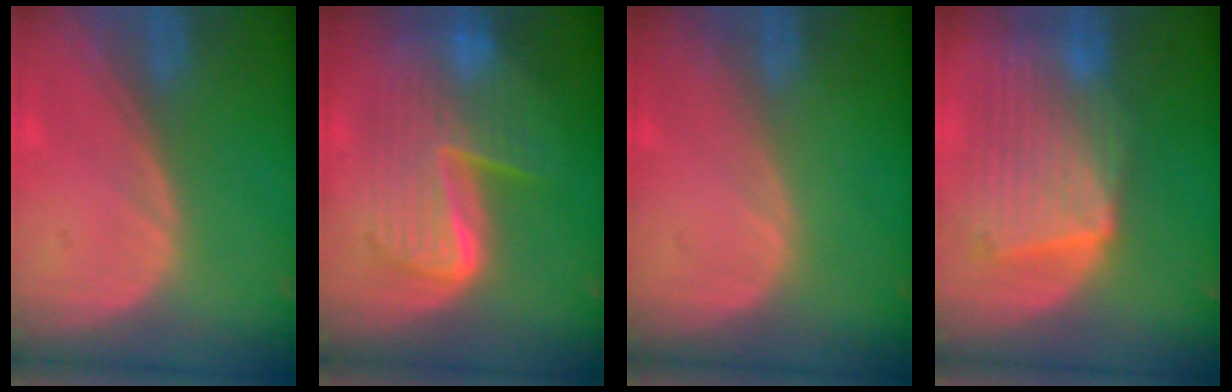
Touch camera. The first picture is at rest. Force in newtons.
{"total": 10.4, "press": 10.4, "slide": 0.9}
{"total": 0.0}
{"total": 10.5, "press": 9.2, "slide": 5.1}